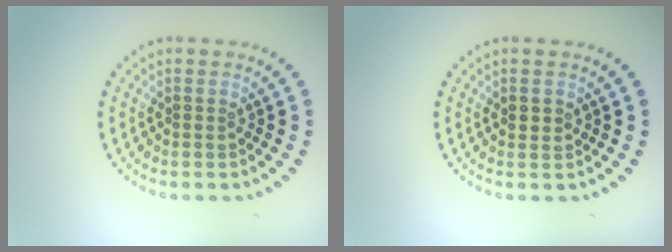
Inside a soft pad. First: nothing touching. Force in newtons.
{"total": 1.5, "press": 1.5, "slide": 0.1}